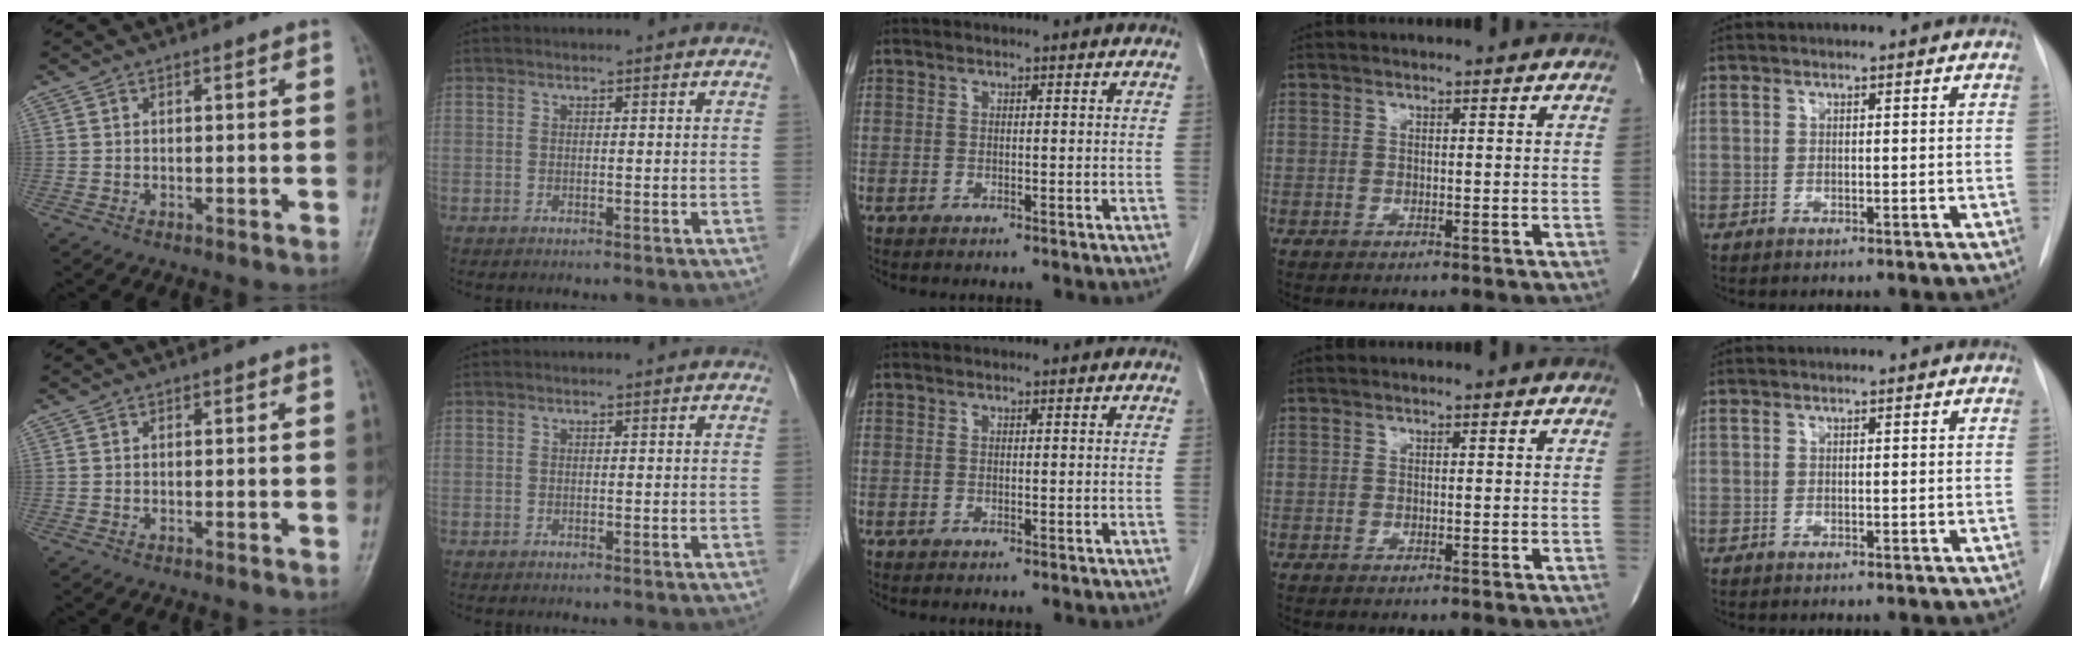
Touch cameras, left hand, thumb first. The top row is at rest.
{}